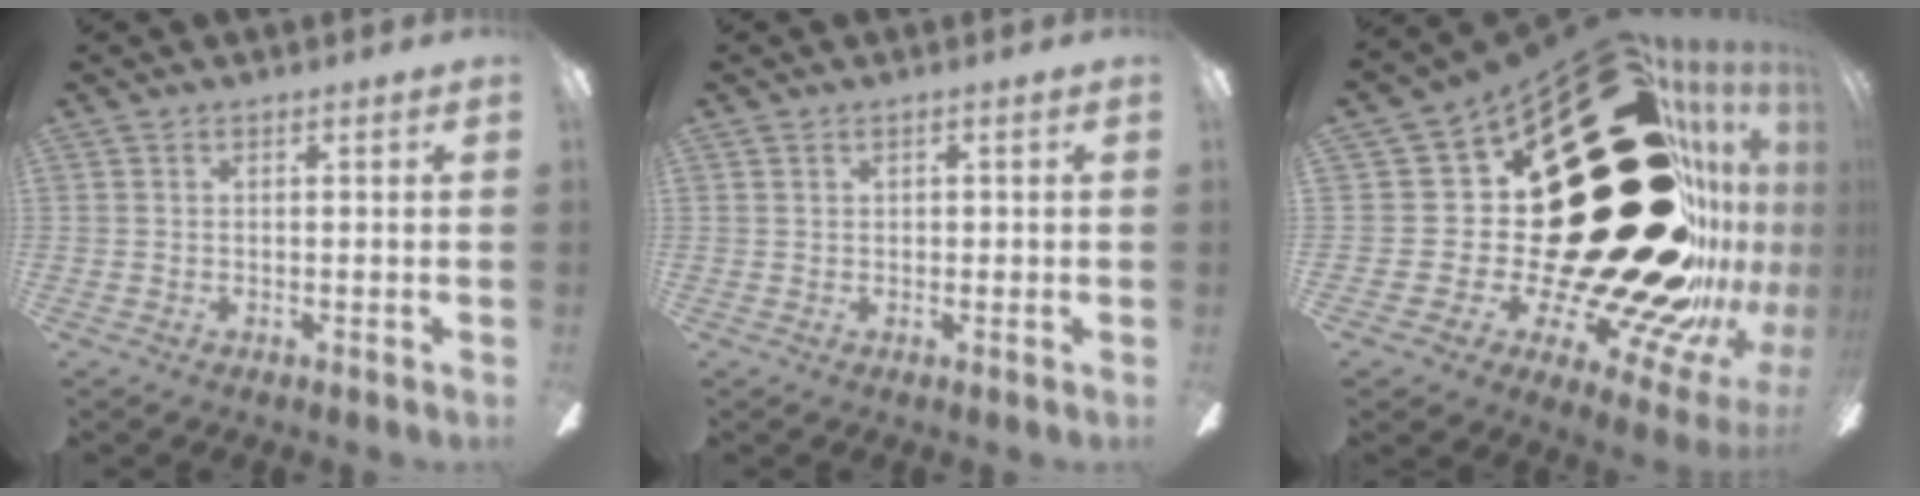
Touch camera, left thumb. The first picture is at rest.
{"total": 0.7, "force": [0.2, 0.5, 0.4], "torque": [-0.008, 0.003, 0.003]}
{"total": 60.4, "force": [12.9, 30.8, 50.3], "torque": [-0.580, -0.149, 0.384]}